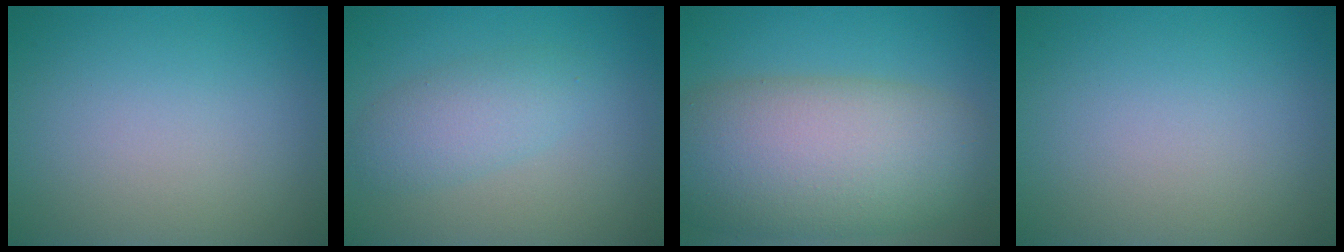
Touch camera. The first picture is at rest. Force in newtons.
{"total": 2.9, "press": 2.9, "slide": 0.1}
{"total": 11.9, "press": 11.8, "slide": 0.6}
{"total": 0.0}